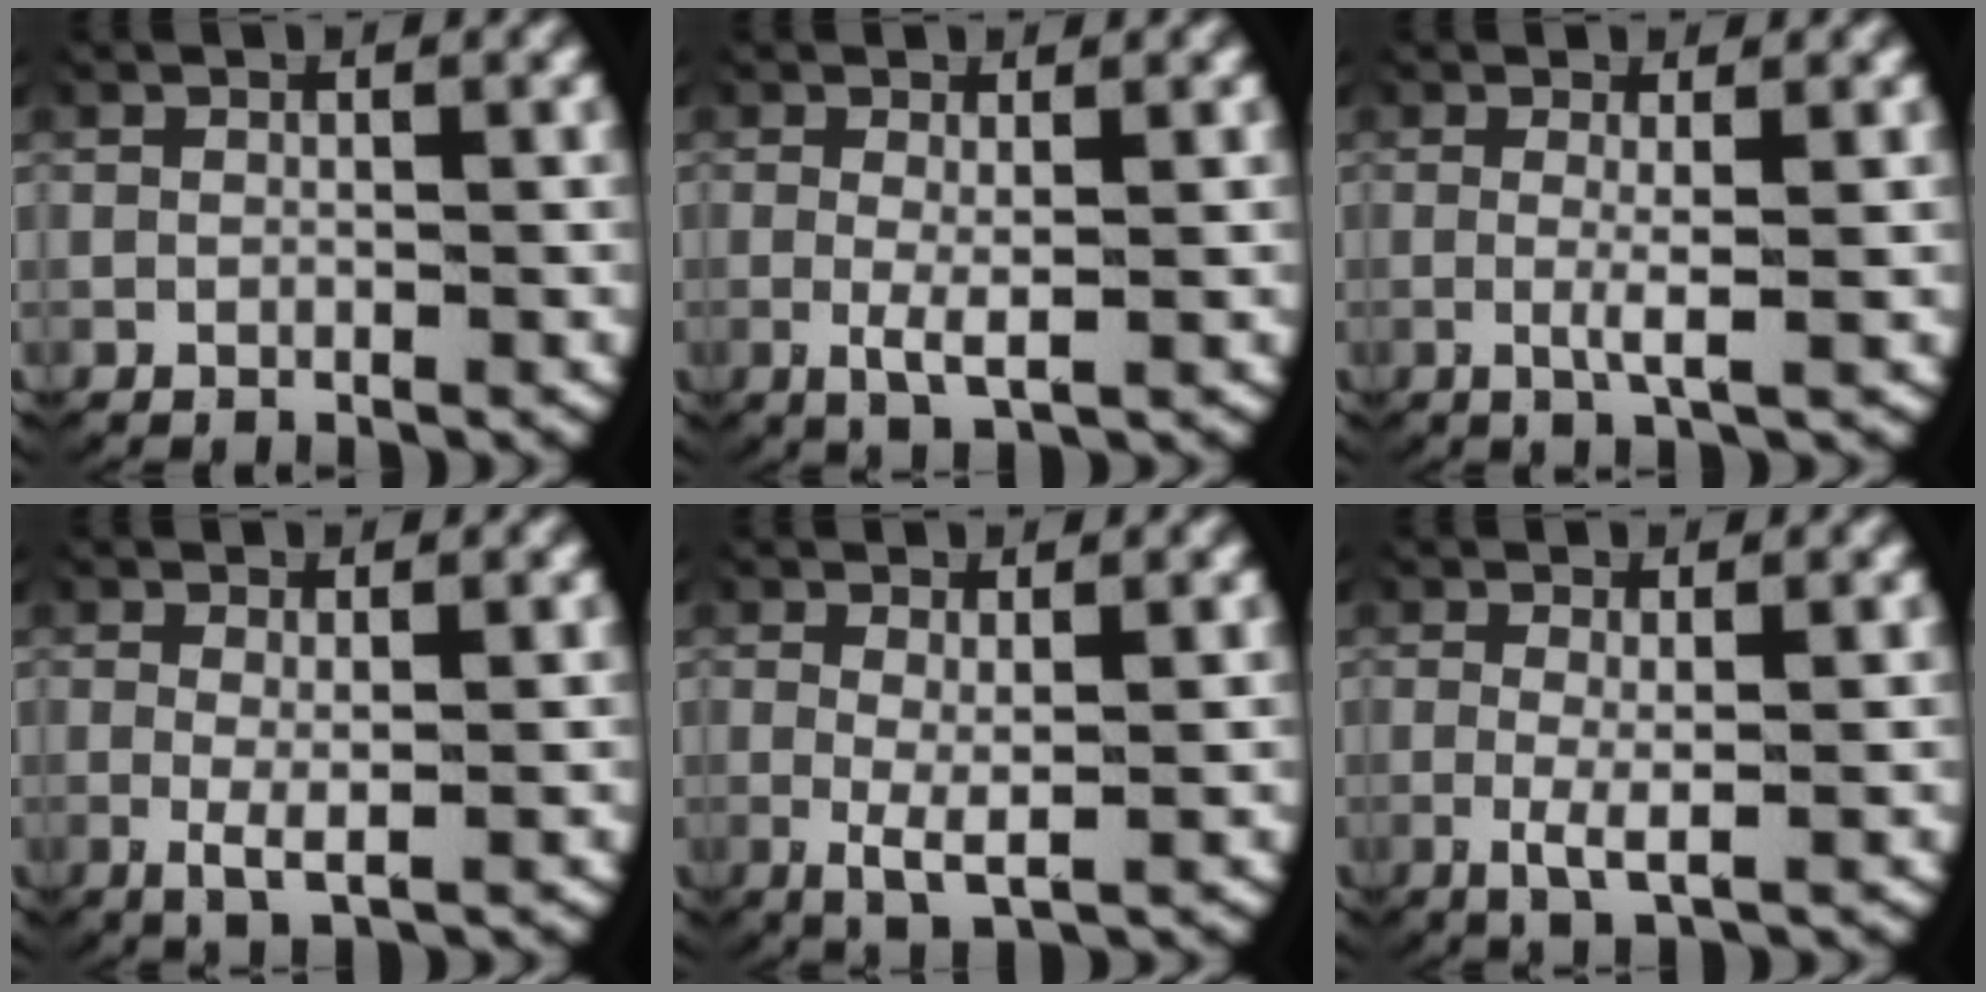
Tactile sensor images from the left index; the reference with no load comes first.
{"total": 2.3, "force": [-0.1, 0.6, 2.2], "torque": [-0.056, -0.019, 0.007]}
{"total": 2.0, "force": [0.0, 0.0, 2.0], "torque": [-0.052, -0.017, 0.005]}
{"total": 2.2, "force": [-0.1, 0.6, 2.1], "torque": [-0.053, -0.018, 0.007]}
{"total": 2.8, "force": [-0.1, 0.9, 2.7], "torque": [-0.061, -0.021, 0.009]}
{"total": 2.4, "force": [-0.2, 0.5, 2.3], "torque": [-0.060, -0.019, 0.005]}